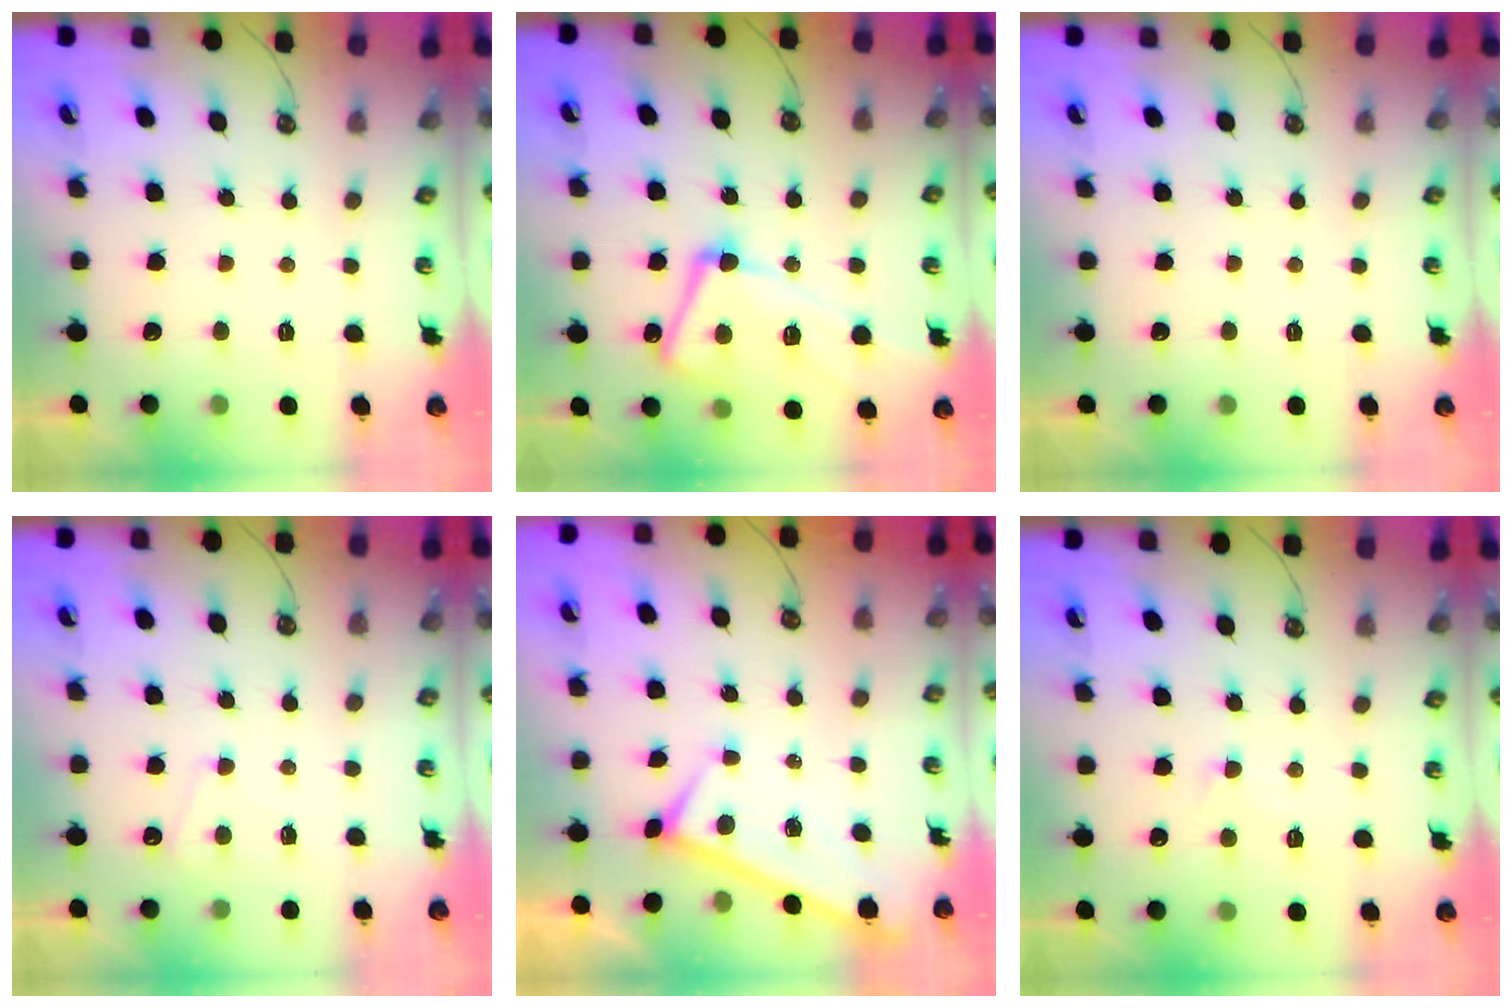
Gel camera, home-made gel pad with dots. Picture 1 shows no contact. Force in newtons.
{"total": 11.5, "press": 11.4, "slide": 1.5}
{"total": 0.0}
{"total": 0.9, "press": 0.8, "slide": 0.5}
{"total": 0.0}
{"total": 0.8, "press": 0.5, "slide": 0.7}